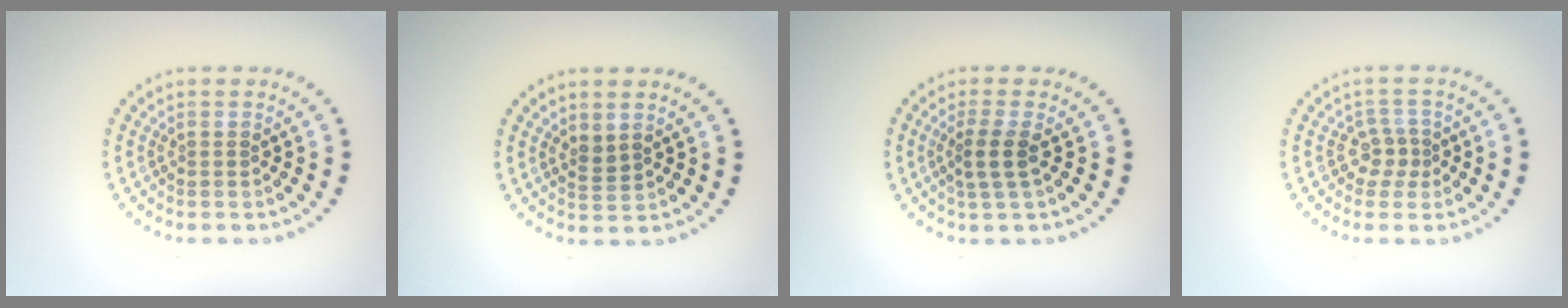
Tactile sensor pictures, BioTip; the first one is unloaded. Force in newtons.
{"total": 1.2, "press": 1.0, "slide": 0.7}
{"total": 2.2, "press": 1.8, "slide": 1.3}
{"total": 2.0, "press": 1.5, "slide": 1.4}